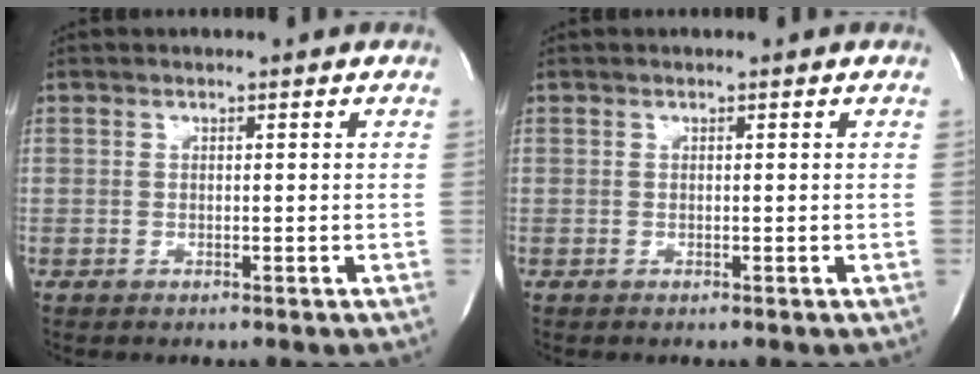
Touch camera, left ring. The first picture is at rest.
{"total": 0.0}